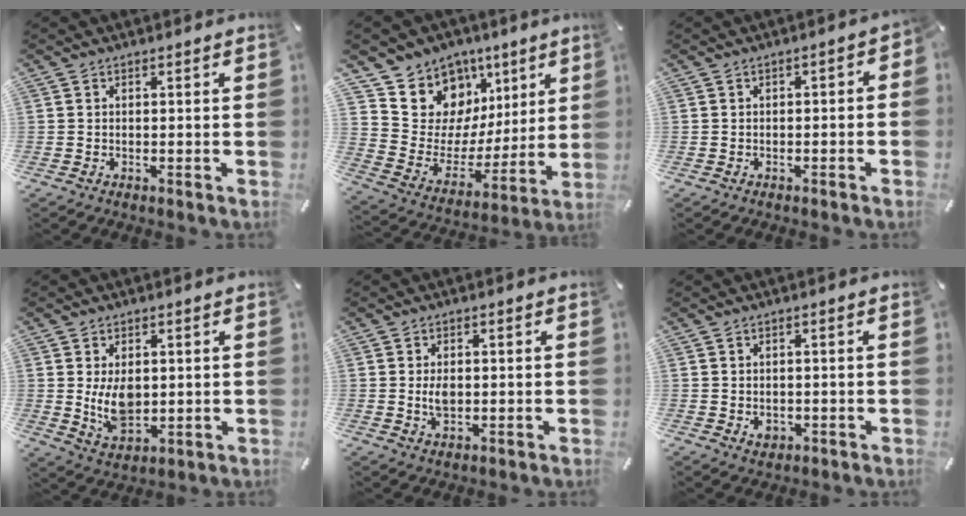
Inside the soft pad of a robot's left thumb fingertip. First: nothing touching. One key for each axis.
{"total": 12.5, "fx": 6.8, "fy": 10.3, "fz": 1.6, "tx": -0.026, "ty": -0.076, "tz": 0.131}
{"total": 2.2, "fx": -1.4, "fy": 1.1, "fz": 1.4, "tx": -0.022, "ty": 0.010, "tz": -0.026}
{"total": 7.6, "fx": 1.2, "fy": 5.0, "fz": 5.6, "tx": -0.118, "ty": -0.013, "tz": 0.015}
{"total": 3.3, "fx": 0.4, "fy": 2.1, "fz": 2.5, "tx": -0.060, "ty": -0.004, "tz": -0.001}
{"total": 1.7, "fx": -0.2, "fy": 1.5, "fz": 0.7, "tx": -0.013, "ty": 0.004, "tz": -0.003}